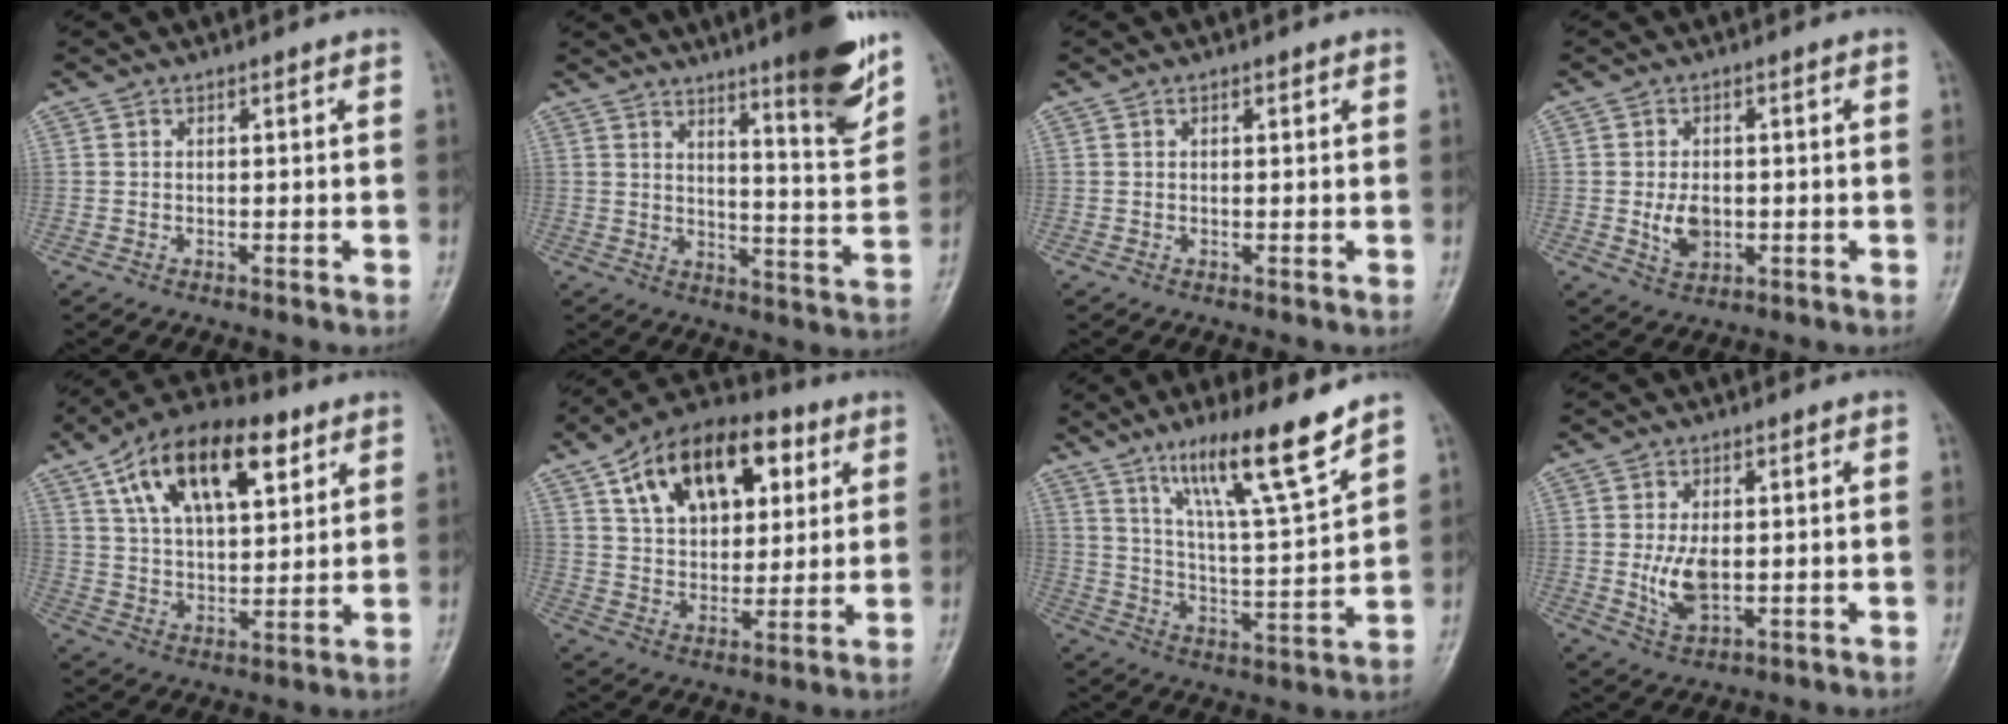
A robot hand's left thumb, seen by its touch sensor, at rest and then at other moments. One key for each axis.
{"total": 13.9, "fx": 9.1, "fy": 1.7, "fz": 10.3, "tx": -0.124, "ty": -0.063, "tz": 0.133}
{"total": 0.8, "fx": 0.4, "fy": 0.4, "fz": 0.6, "tx": -0.008, "ty": 0.000, "tz": 0.005}
{"total": 4.9, "fx": -0.5, "fy": 3.3, "fz": 3.6, "tx": -0.055, "ty": -0.004, "tz": -0.003}
{"total": 18.7, "fx": 8.8, "fy": 9.2, "fz": 13.7, "tx": -0.198, "ty": -0.014, "tz": 0.151}
{"total": 19.4, "fx": 8.0, "fy": 11.7, "fz": 13.3, "tx": -0.168, "ty": -0.007, "tz": 0.130}
{"total": 15.1, "fx": 10.5, "fy": 1.2, "fz": 10.8, "tx": -0.176, "ty": -0.064, "tz": 0.186}
{"total": 6.1, "fx": 0.0, "fy": 3.4, "fz": 5.1, "tx": -0.096, "ty": -0.011, "tz": 0.007}